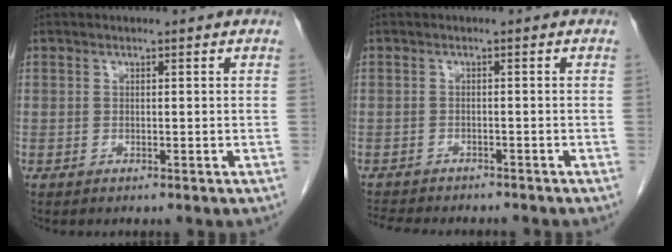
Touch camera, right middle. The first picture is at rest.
{"total": 9.0, "force": [-8.1, 2.4, 3.3], "torque": [-0.058, -0.001, -0.111]}